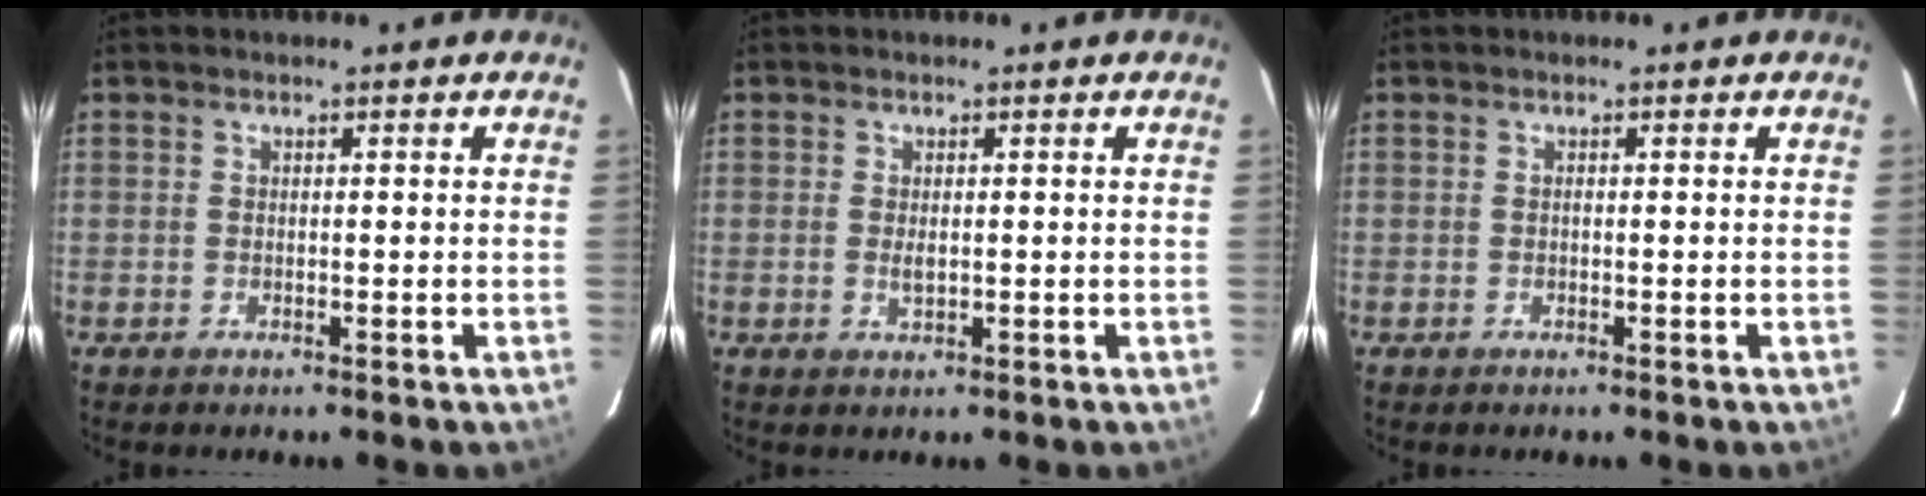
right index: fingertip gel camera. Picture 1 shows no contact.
{"total": 1.6, "force": [0.0, 0.9, 1.4], "torque": [-0.026, -0.001, 0.001]}
{"total": 0.0}